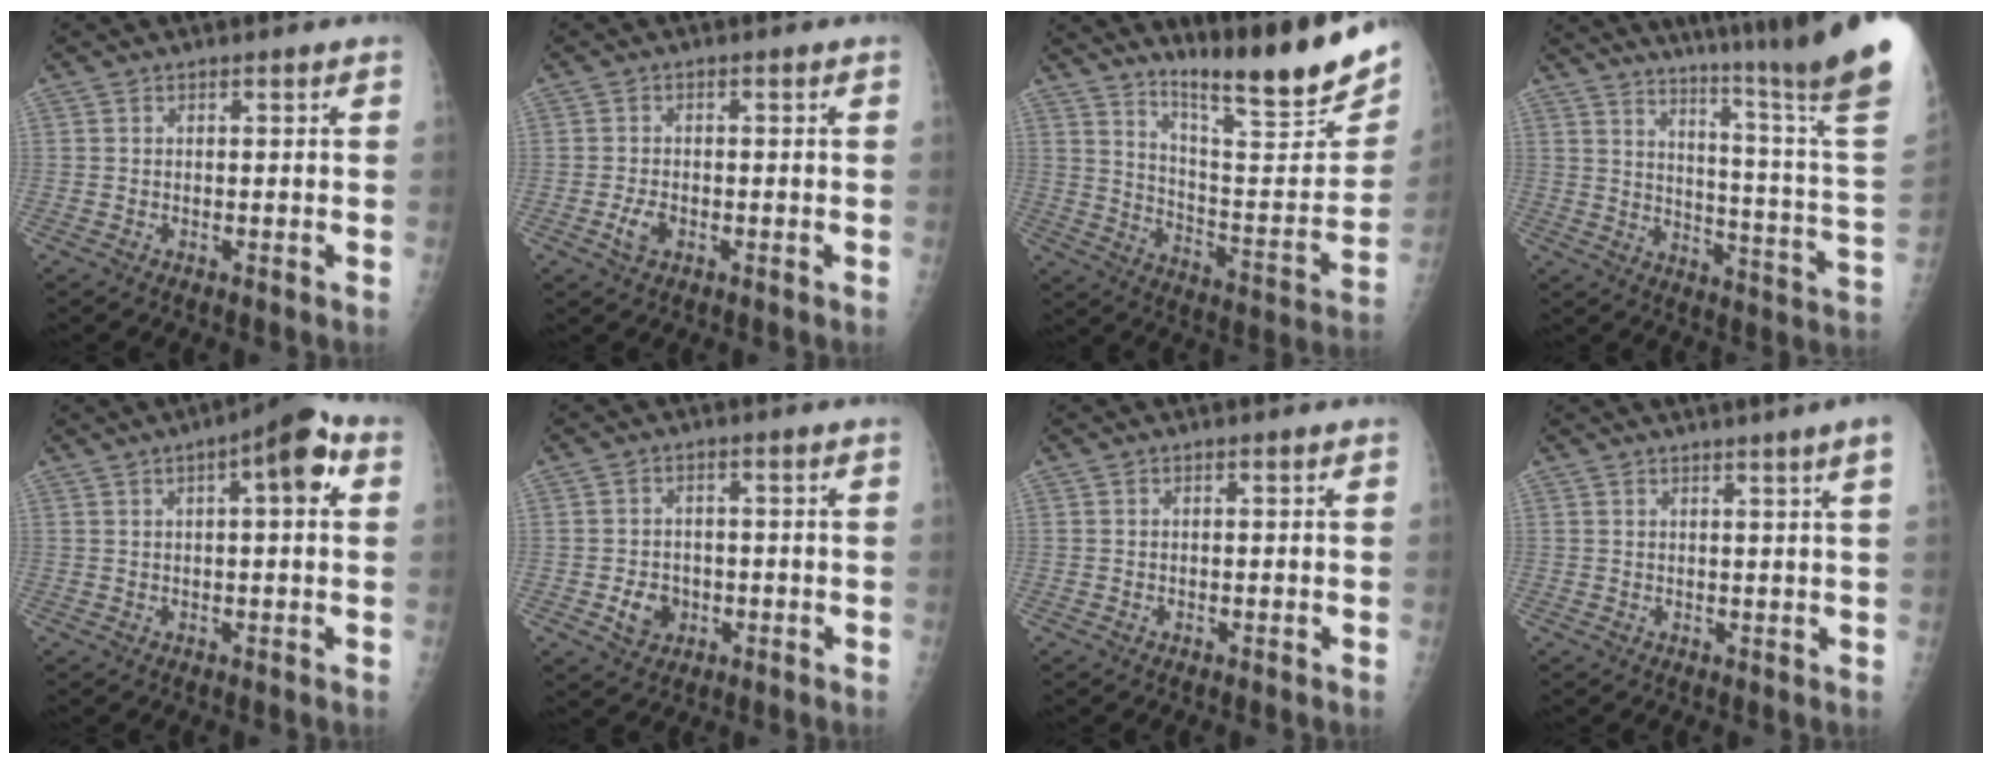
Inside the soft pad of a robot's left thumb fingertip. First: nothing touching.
{"total": 2.8, "force": [-1.0, 1.7, 2.1], "torque": [-0.040, 0.007, -0.017]}
{"total": 21.3, "force": [15.8, 2.8, 14.0], "torque": [-0.182, -0.102, 0.252]}
{"total": 29.2, "force": [22.8, -0.4, 18.2], "torque": [-0.245, -0.167, 0.298]}
{"total": 9.0, "force": [2.9, 2.6, 8.1], "torque": [-0.109, 0.017, 0.034]}
{"total": 4.7, "force": [-1.3, 3.8, 2.3], "torque": [-0.022, 0.008, -0.017]}
{"total": 0.0}
{"total": 5.0, "force": [3.2, -1.3, 3.6], "torque": [-0.048, -0.010, 0.039]}